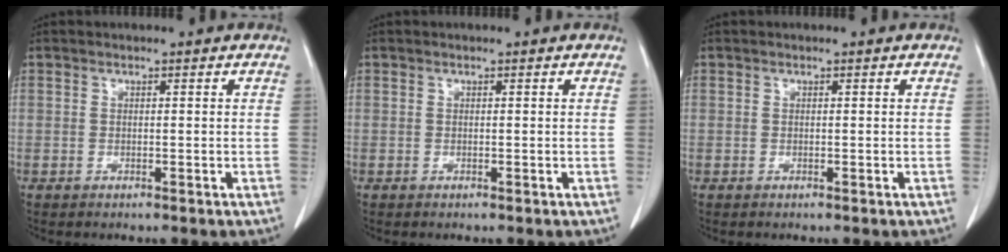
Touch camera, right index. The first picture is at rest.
{"total": 0.0}
{"total": 0.0}